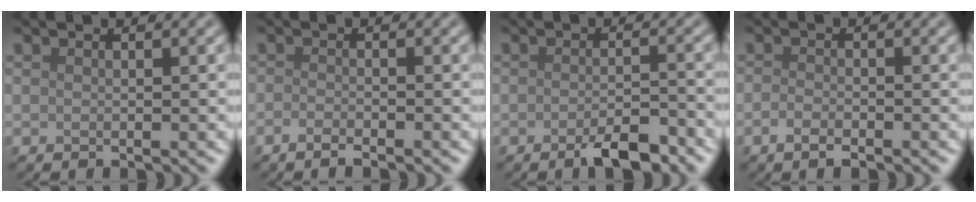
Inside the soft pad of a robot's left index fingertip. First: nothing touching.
{"total": 1.4, "force": [-1.0, 0.2, 0.9], "torque": [-0.014, -0.003, -0.022]}
{"total": 3.6, "force": [-2.3, 1.1, 2.5], "torque": [-0.042, 0.001, -0.041]}
{"total": 1.5, "force": [-0.9, 0.5, 1.1], "torque": [-0.022, -0.002, -0.020]}